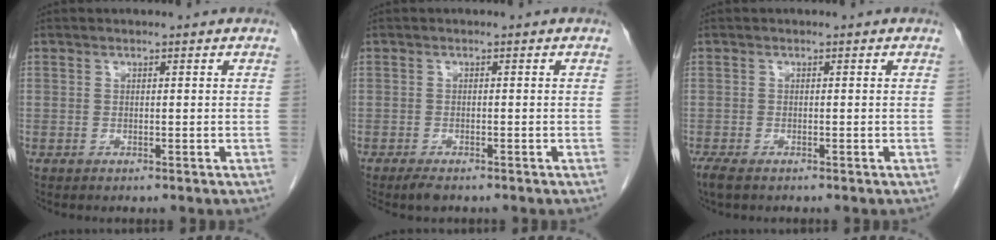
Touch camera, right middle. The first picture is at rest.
{"total": 2.4, "force": [-1.9, 0.7, 1.3], "torque": [-0.025, -0.006, -0.029]}
{"total": 2.8, "force": [-2.0, 0.9, 1.7], "torque": [-0.038, -0.009, -0.032]}